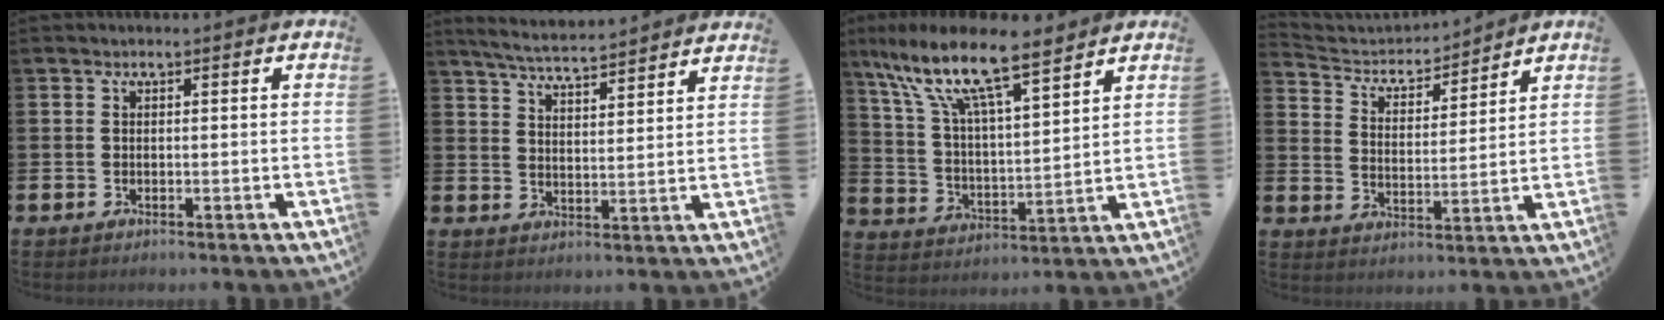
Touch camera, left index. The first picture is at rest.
{"total": 5.5, "force": [5.4, 0.0, 0.9], "torque": [-0.040, -0.036, 0.095]}
{"total": 11.9, "force": [9.8, 2.4, 6.4], "torque": [-0.157, -0.051, 0.166]}
{"total": 4.3, "force": [4.1, 1.3, 0.2], "torque": [-0.032, -0.033, 0.067]}